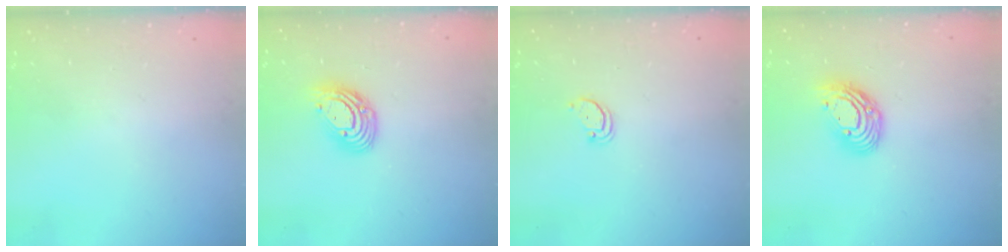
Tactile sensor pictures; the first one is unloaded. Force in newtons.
{"total": 10.7, "press": 10.7, "slide": 0.8}
{"total": 2.1, "press": 2.1, "slide": 0.2}
{"total": 11.6, "press": 11.5, "slide": 1.2}